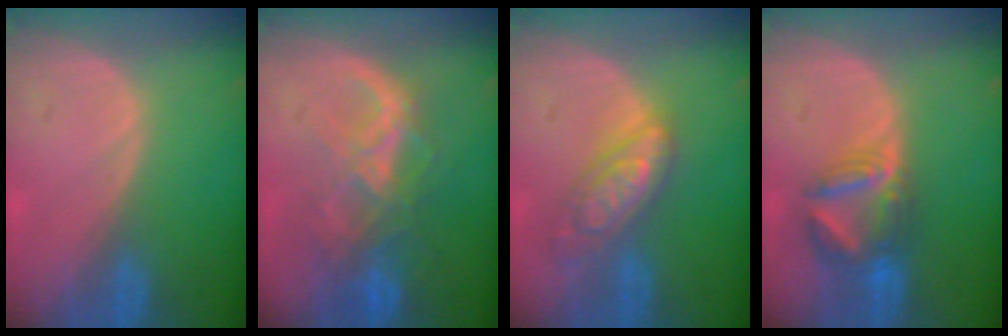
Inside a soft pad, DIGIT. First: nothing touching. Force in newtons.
{"total": 8.9, "press": 7.6, "slide": 4.8}
{"total": 6.7, "press": 6.7, "slide": 0.4}
{"total": 7.0, "press": 6.6, "slide": 2.3}